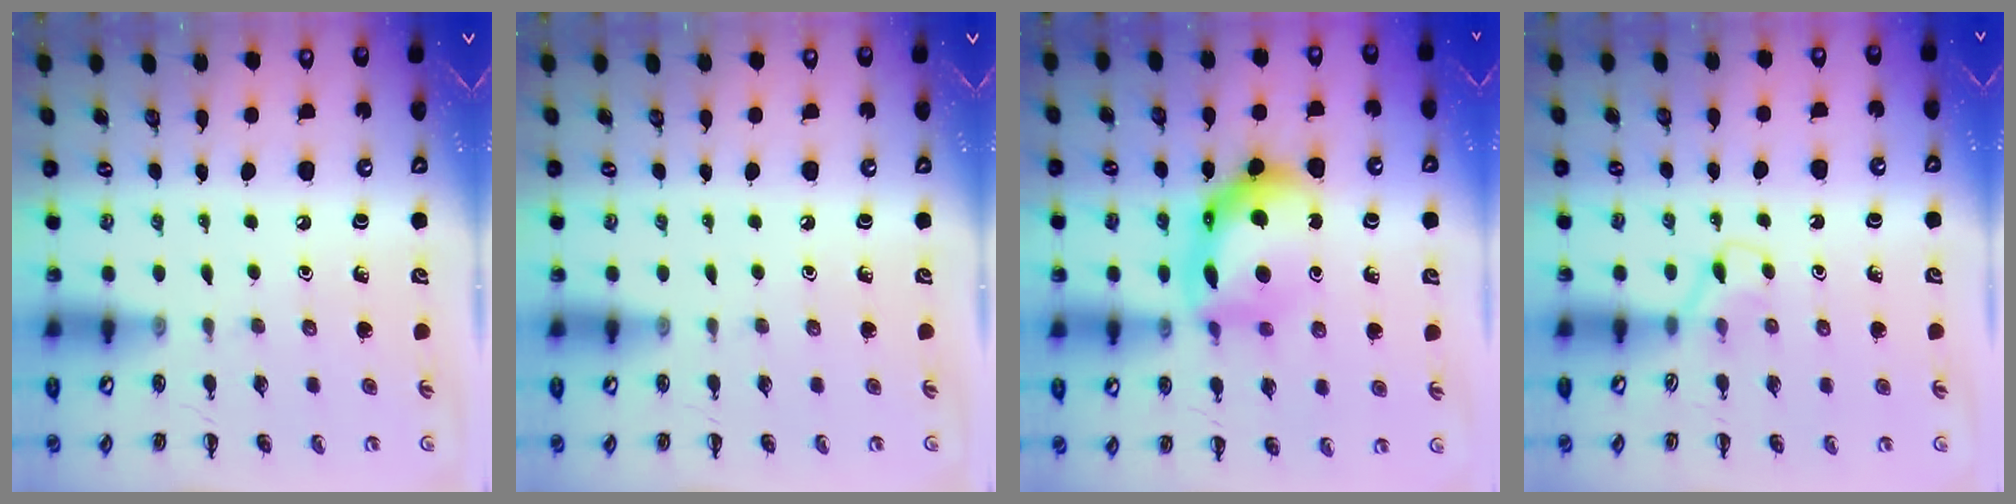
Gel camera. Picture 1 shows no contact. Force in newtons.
{"total": 0.0}
{"total": 13.7, "press": 13.7, "slide": 0.8}
{"total": 3.7, "press": 3.5, "slide": 1.2}